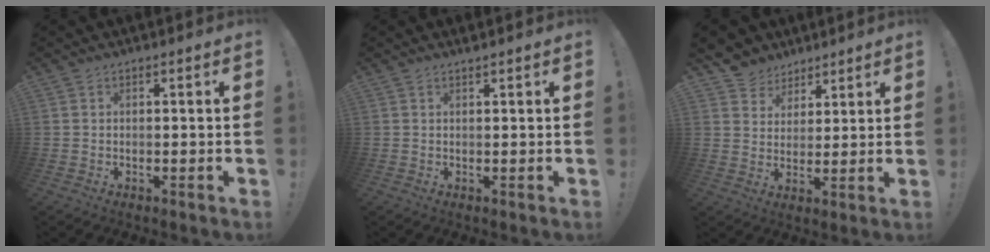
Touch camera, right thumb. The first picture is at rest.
{"total": 1.0, "force": [0.9, -0.3, 0.3], "torque": [-0.002, -0.003, 0.016]}
{"total": 6.4, "force": [3.9, 5.0, 0.1], "torque": [0.000, -0.035, 0.080]}